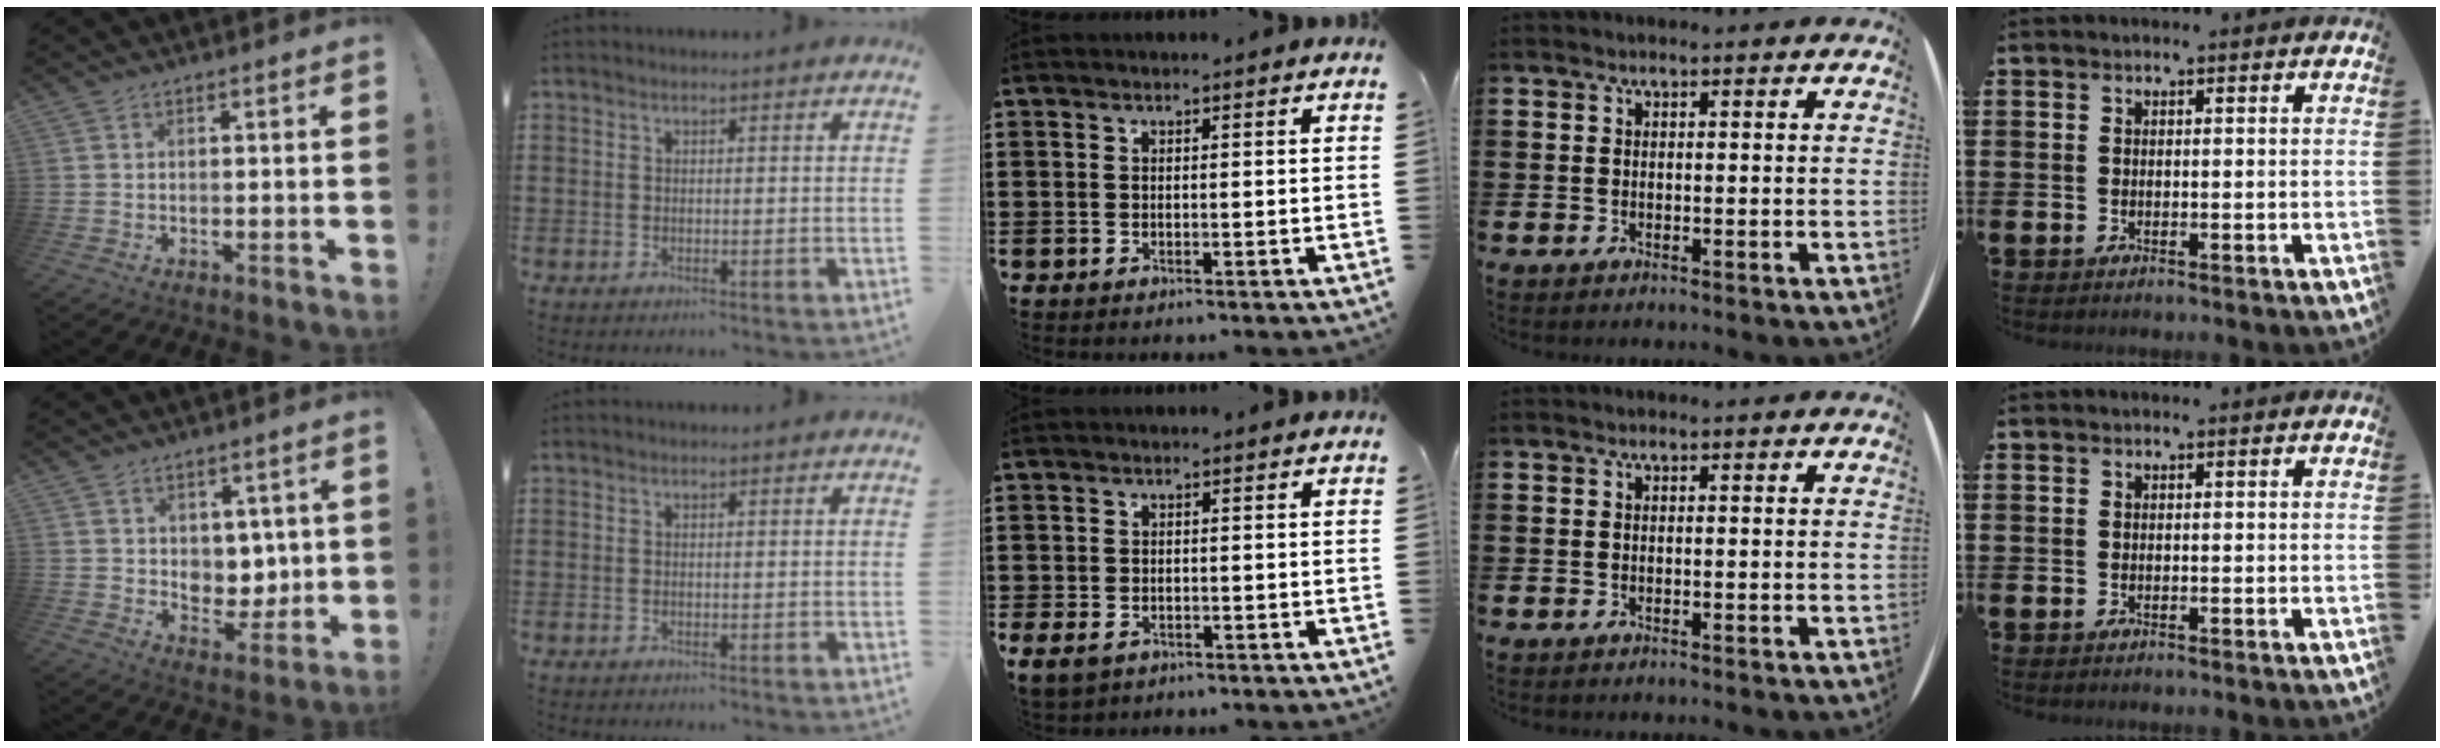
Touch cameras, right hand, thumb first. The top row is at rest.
{"thumb": {"total": 7.3, "force": [3.7, 6.0, 2.1], "torque": [-0.019, -0.035, 0.077]}, "middle": {"total": 1.4, "force": [-0.7, 0.9, 0.7], "torque": [-0.032, -0.005, -0.020]}}